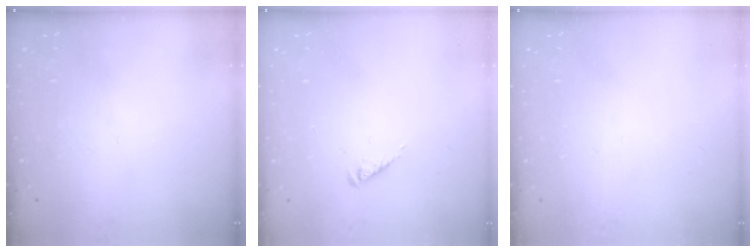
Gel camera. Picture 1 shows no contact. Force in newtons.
{"total": 2.1, "press": 2.0, "slide": 0.4}
{"total": 0.0}